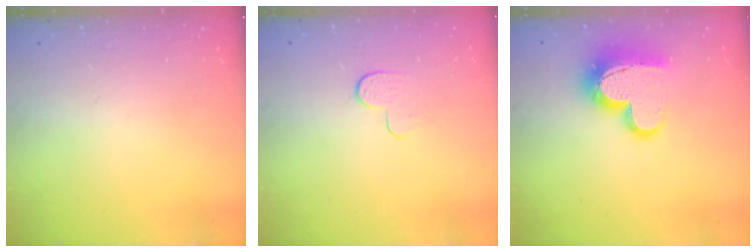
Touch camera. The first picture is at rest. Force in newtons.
{"total": 4.6, "press": 4.6, "slide": 0.4}
{"total": 15.8, "press": 15.8, "slide": 1.2}